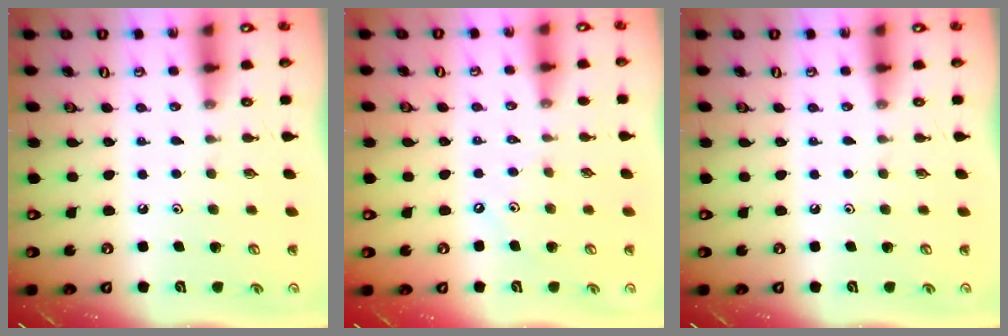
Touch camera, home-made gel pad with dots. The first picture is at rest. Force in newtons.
{"total": 2.1, "press": 2.0, "slide": 0.3}
{"total": 0.0}